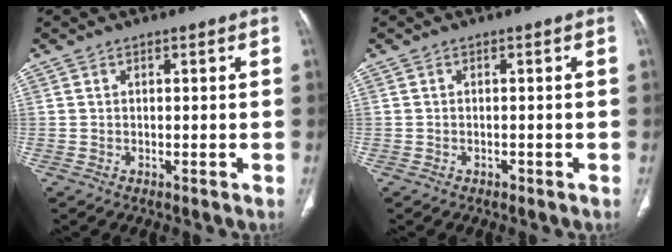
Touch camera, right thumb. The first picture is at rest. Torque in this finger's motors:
{"motor_torque": [0.29, -0.53, 0.14, -0.36, 0.04]}